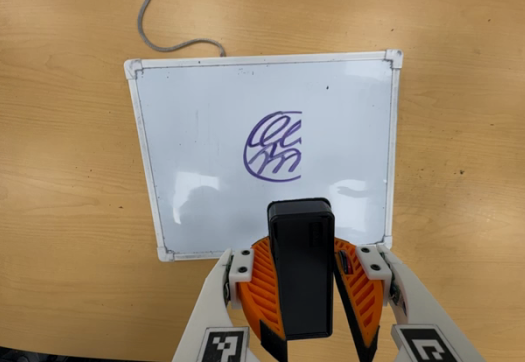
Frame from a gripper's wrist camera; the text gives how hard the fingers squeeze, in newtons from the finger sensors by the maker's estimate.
{"total": 10.4, "left": 10.9, "right": 10.0}